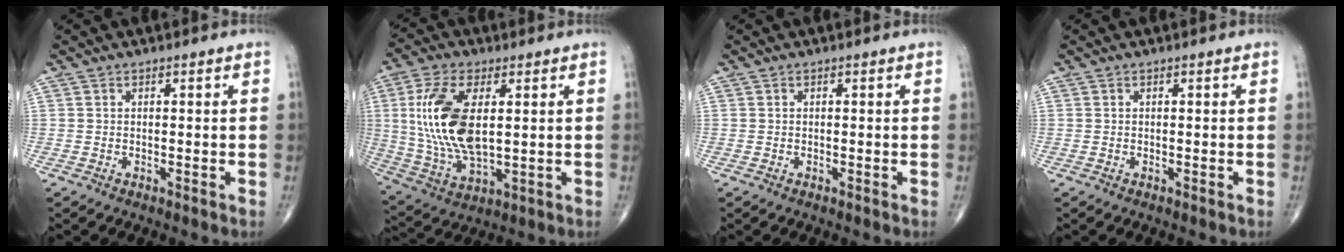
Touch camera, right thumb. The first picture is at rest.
{"total": 16.3, "force": [2.5, 7.8, 14.1], "torque": [-0.294, -0.011, 0.056]}
{"total": 0.0}
{"total": 0.0}